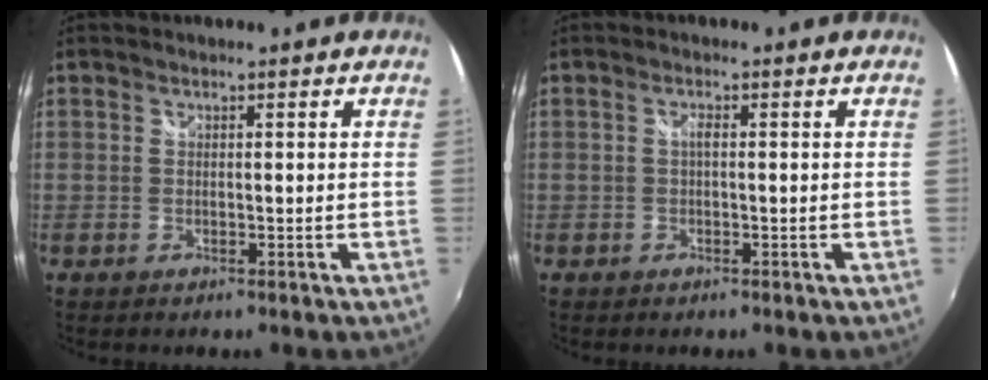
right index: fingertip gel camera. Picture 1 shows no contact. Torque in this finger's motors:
{"motor_torque": [0.18, -0.07, 0.11, 0.03]}